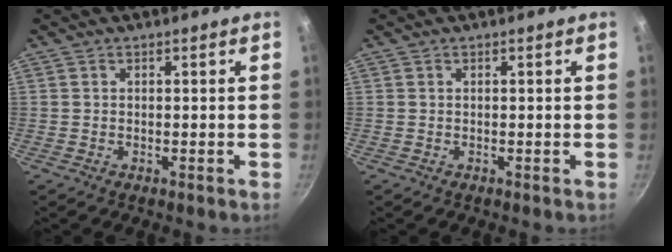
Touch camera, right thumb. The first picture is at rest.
{"total": 0.0}